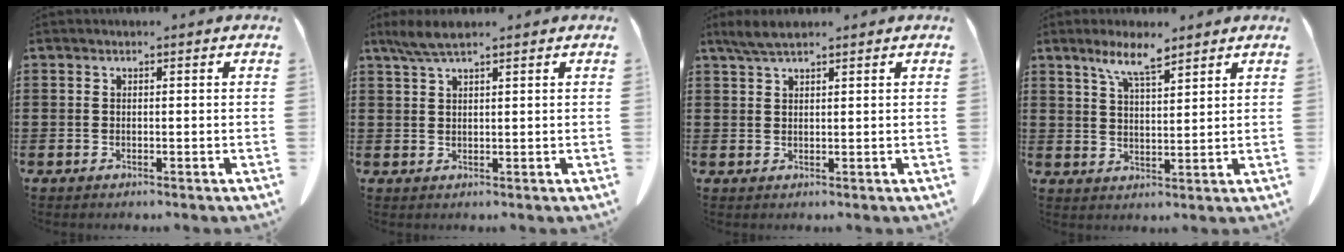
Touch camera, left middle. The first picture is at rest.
{"total": 3.7, "force": [2.6, 0.5, 2.6], "torque": [-0.055, 0.000, 0.049]}
{"total": 3.2, "force": [2.4, 0.6, 2.0], "torque": [-0.046, 0.000, 0.046]}
{"total": 6.3, "force": [4.8, 1.0, 4.0], "torque": [-0.090, -0.008, 0.084]}